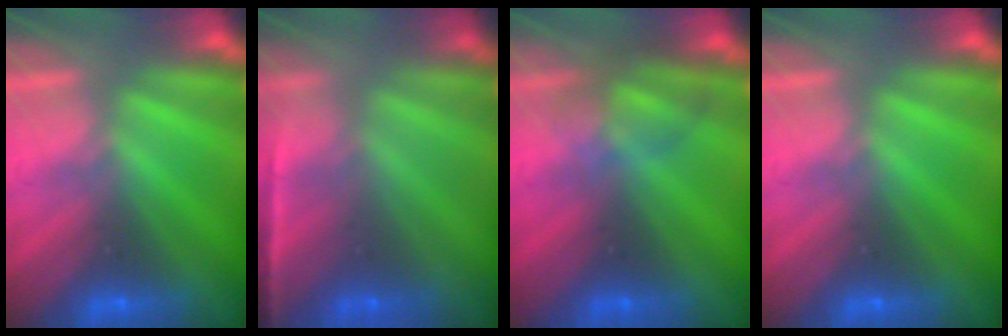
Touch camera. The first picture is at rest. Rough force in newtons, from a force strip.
{"total": 1.6}
{"total": 2.5}
{"total": 0.0}